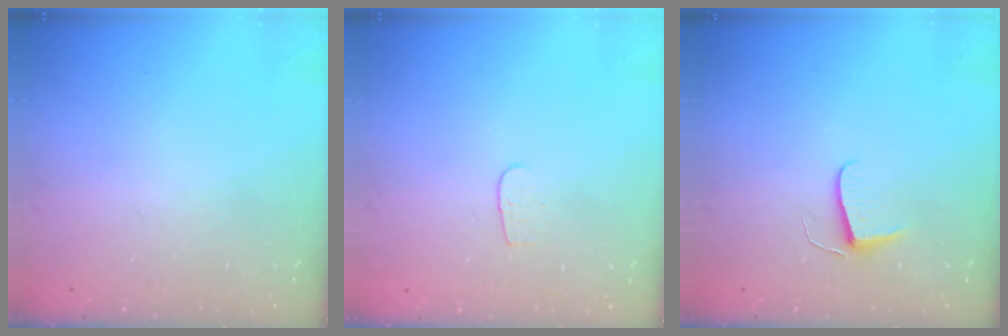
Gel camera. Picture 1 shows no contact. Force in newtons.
{"total": 3.7, "press": 3.6, "slide": 0.4}
{"total": 5.9, "press": 5.8, "slide": 0.6}